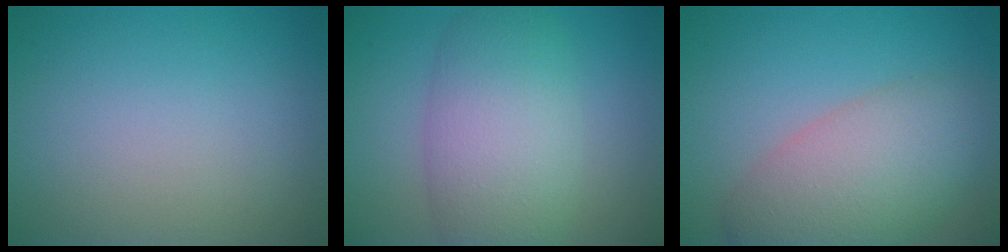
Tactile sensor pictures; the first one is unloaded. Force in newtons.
{"total": 7.6, "press": 7.5, "slide": 0.6}
{"total": 7.4, "press": 7.4, "slide": 0.6}